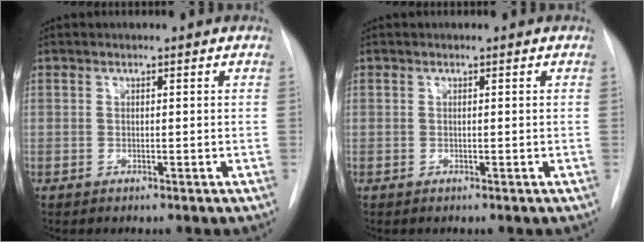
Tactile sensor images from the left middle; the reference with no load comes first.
{"total": 0.0}